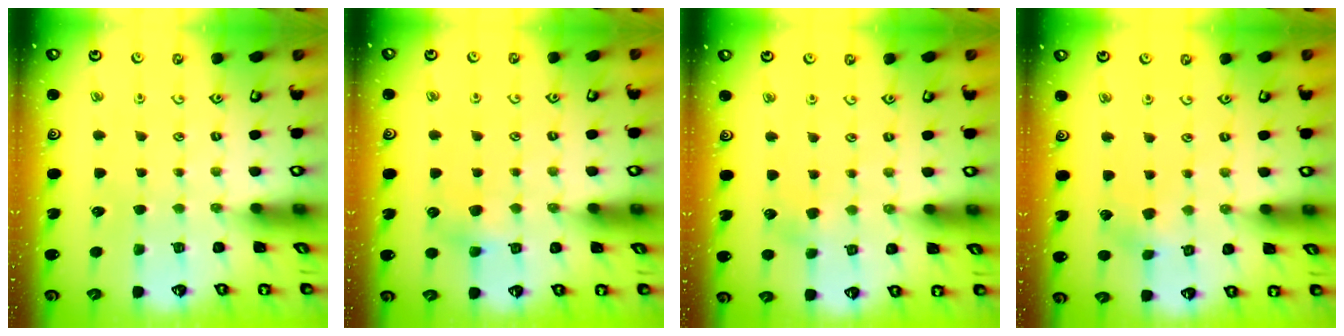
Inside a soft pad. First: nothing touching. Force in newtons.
{"total": 5.3, "press": 5.3, "slide": 0.6}
{"total": 3.6, "press": 3.6, "slide": 0.3}
{"total": 3.0, "press": 3.0, "slide": 0.3}